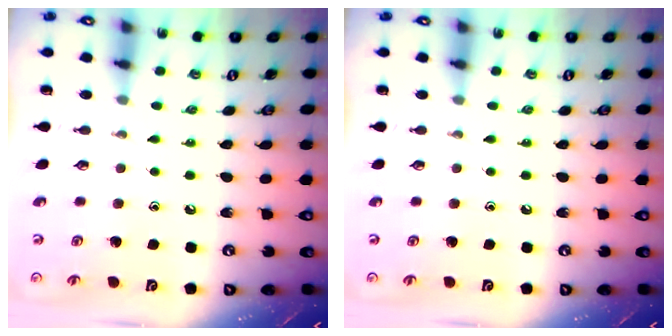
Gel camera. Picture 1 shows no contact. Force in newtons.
{"total": 0.0}